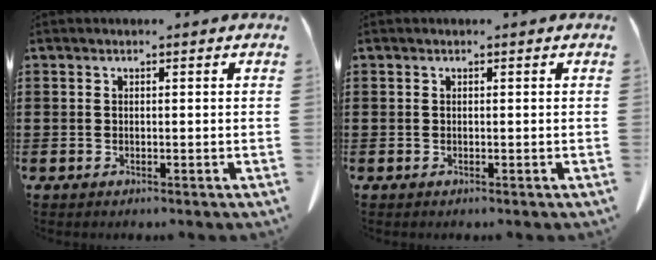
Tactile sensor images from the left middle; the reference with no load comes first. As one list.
[{"total": 0.0}]